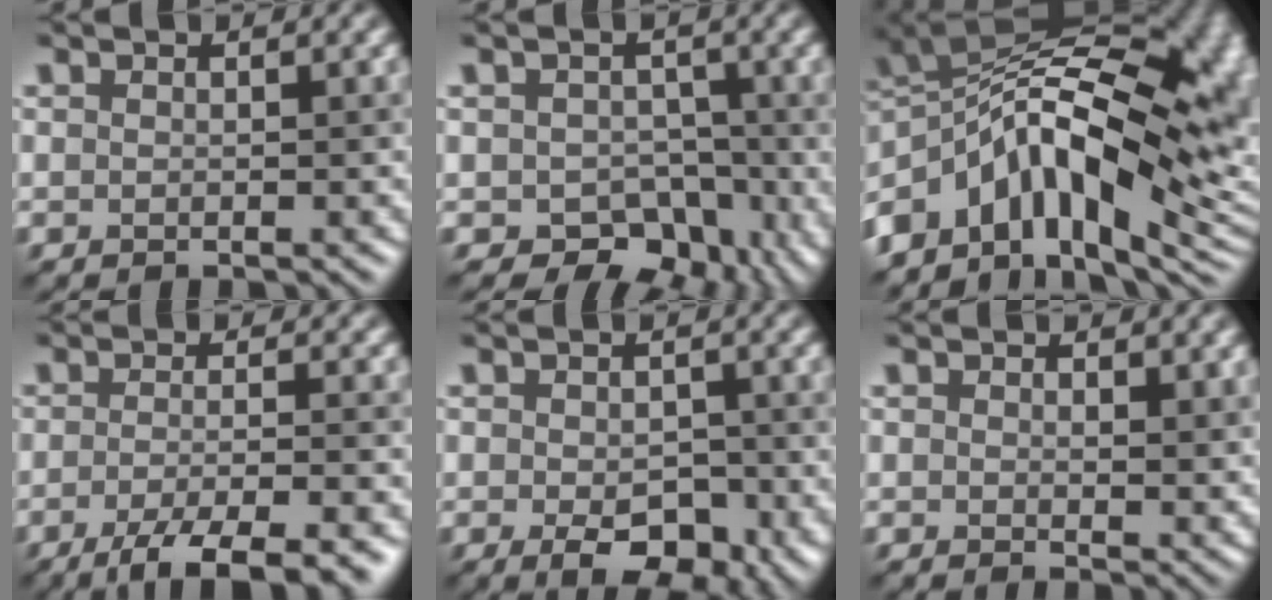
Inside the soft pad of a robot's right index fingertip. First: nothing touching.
{"total": 5.6, "force": [-1.4, 4.5, 3.0], "torque": [-0.020, -0.010, -0.021]}
{"total": 16.1, "force": [-2.3, 8.6, 13.4], "torque": [-0.221, 0.012, -0.034]}
{"total": 6.1, "force": [-3.8, 1.2, 4.6], "torque": [-0.068, -0.001, -0.068]}
{"total": 5.1, "force": [-1.5, 2.9, 3.9], "torque": [-0.059, -0.010, -0.021]}
{"total": 2.1, "force": [1.0, 0.8, 1.6], "torque": [-0.021, -0.008, 0.019]}